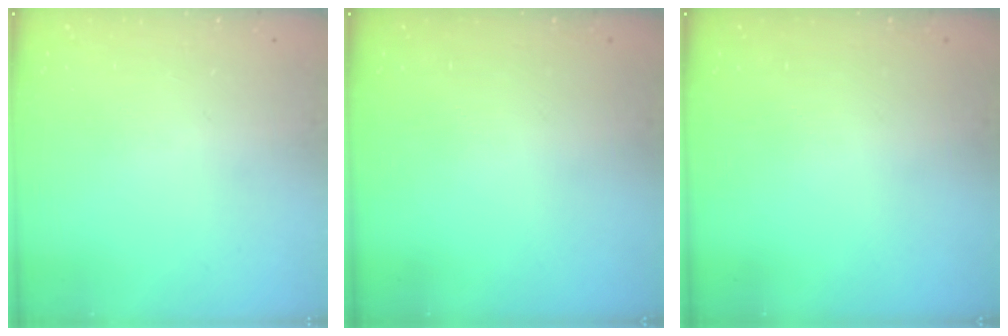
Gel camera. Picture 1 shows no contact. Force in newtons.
{"total": 0.0}
{"total": 0.0}